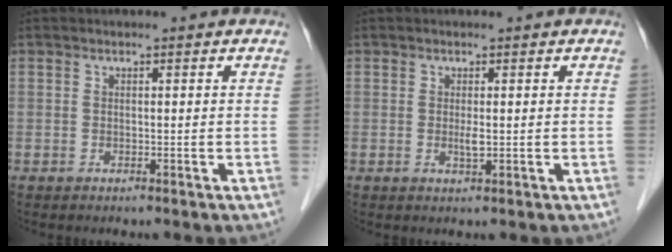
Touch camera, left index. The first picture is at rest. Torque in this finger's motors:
{"motor_torque": [0.21, 0.14, 0.01, 0.02]}